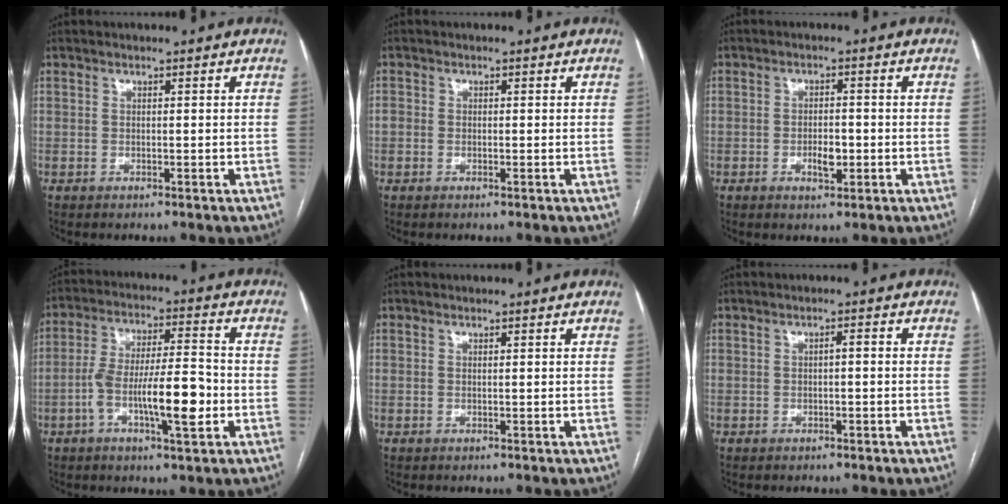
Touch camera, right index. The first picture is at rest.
{"total": 1.4, "force": [-0.3, 1.0, 0.9], "torque": [-0.014, 0.000, -0.004]}
{"total": 3.4, "force": [-1.0, 1.4, 2.9], "torque": [-0.050, 0.002, -0.014]}
{"total": 12.2, "force": [-3.5, 2.3, 11.5], "torque": [-0.208, 0.012, -0.058]}
{"total": 0.0}
{"total": 1.2, "force": [-0.1, 0.3, 1.2], "torque": [-0.018, 0.004, -0.002]}